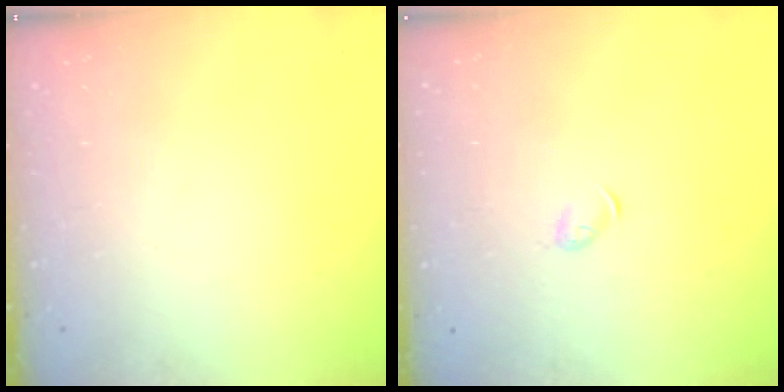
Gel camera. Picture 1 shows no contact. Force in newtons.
{"total": 3.6, "press": 3.5, "slide": 0.8}